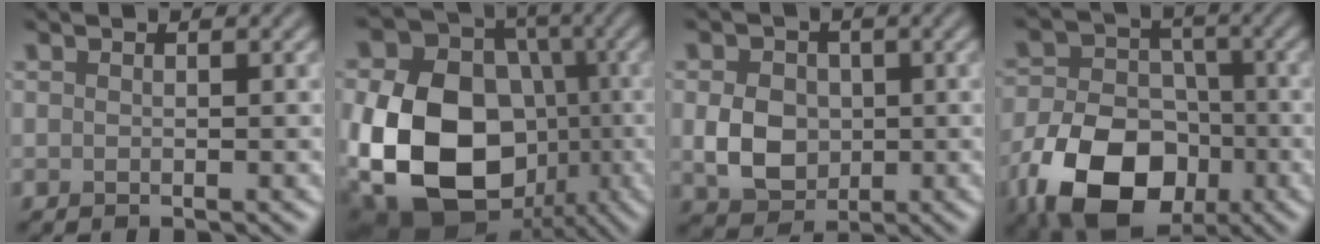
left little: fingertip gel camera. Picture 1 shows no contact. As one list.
[{"total": 16.5, "force": [-3.5, 12.6, 10.1], "torque": [-0.209, -0.024, -0.057]}, {"total": 4.8, "force": [-0.2, 3.8, 2.8], "torque": [-0.055, -0.002, -0.004]}, {"total": 11.2, "force": [-4.9, 7.6, 6.7], "torque": [-0.137, -0.023, -0.086]}]